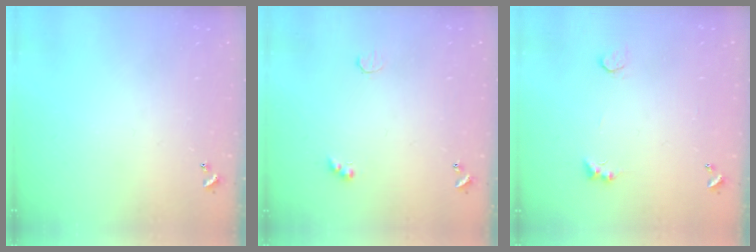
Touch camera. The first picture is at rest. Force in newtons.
{"total": 2.5, "press": 2.4, "slide": 0.7}
{"total": 1.5, "press": 1.3, "slide": 0.7}